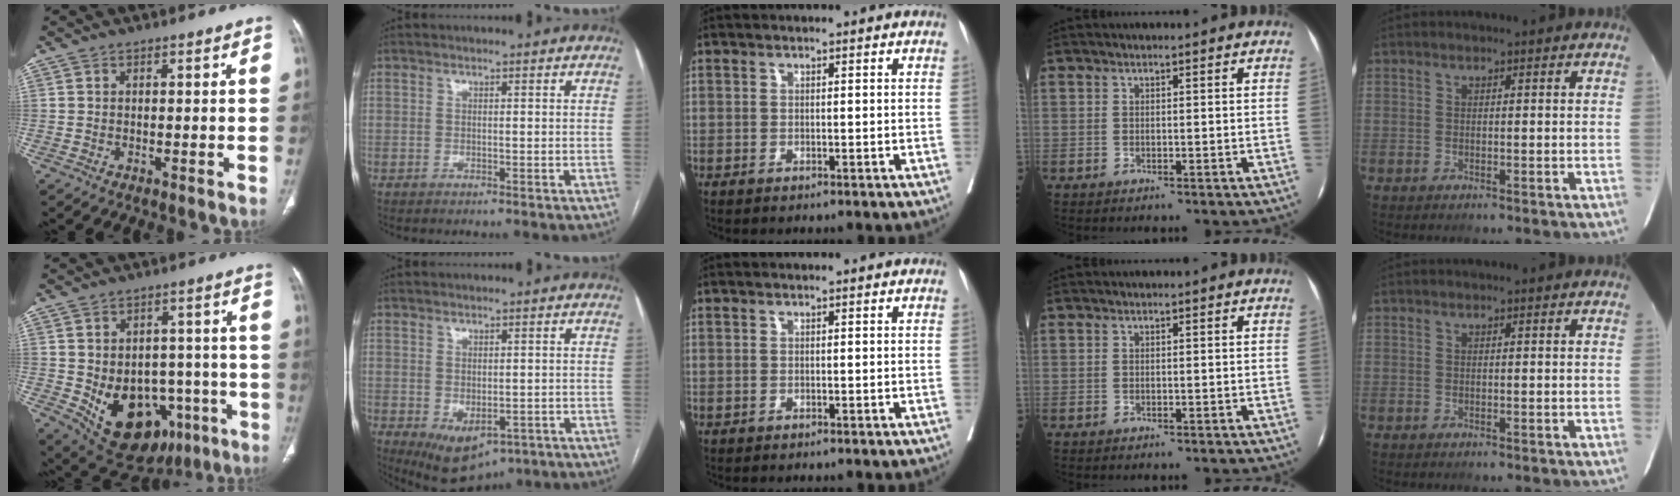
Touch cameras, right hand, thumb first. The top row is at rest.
{"thumb": {"total": 18.0, "force": [-6.4, 12.6, 11.1], "torque": [-0.142, 0.026, -0.067]}, "index": {"total": 7.5, "force": [-3.4, 4.3, 5.1], "torque": [-0.073, -0.014, -0.037]}}